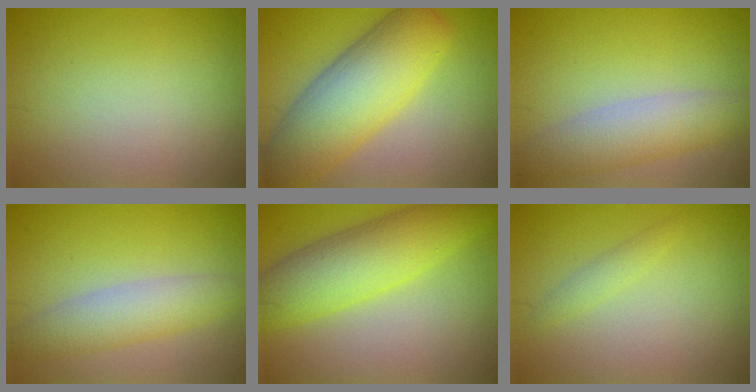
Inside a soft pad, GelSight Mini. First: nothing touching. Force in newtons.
{"total": 9.5, "press": 9.5, "slide": 0.3}
{"total": 4.5, "press": 4.5, "slide": 0.1}
{"total": 4.0, "press": 4.0, "slide": 0.1}
{"total": 7.1, "press": 7.1, "slide": 0.3}
{"total": 1.1, "press": 1.1, "slide": 0.1}